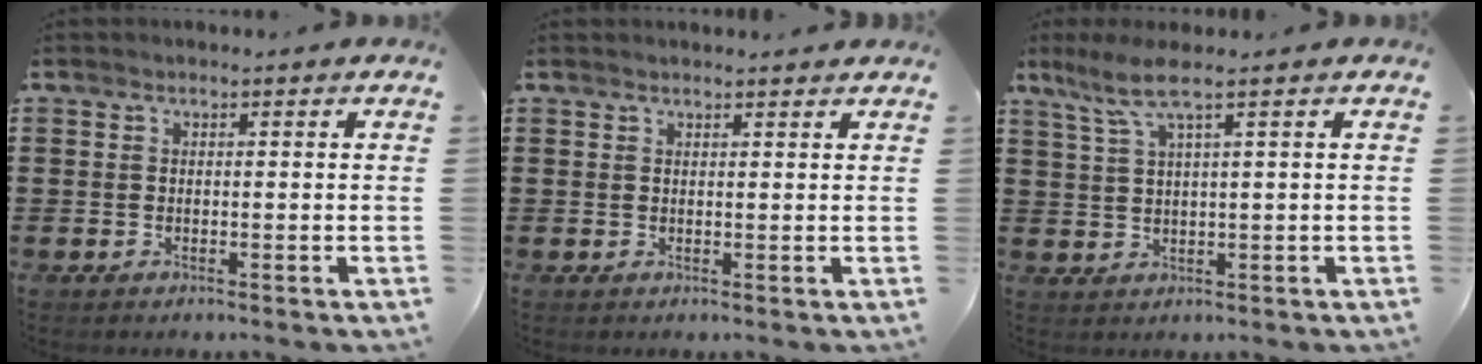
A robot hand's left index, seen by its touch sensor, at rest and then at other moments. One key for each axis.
{"total": 1.1, "fx": 1.0, "fy": 0.0, "fz": 0.3, "tx": -0.007, "ty": -0.001, "tz": 0.020}
{"total": 5.0, "fx": 2.3, "fy": 0.2, "fz": 4.4, "tx": -0.100, "ty": 0.000, "tz": 0.036}